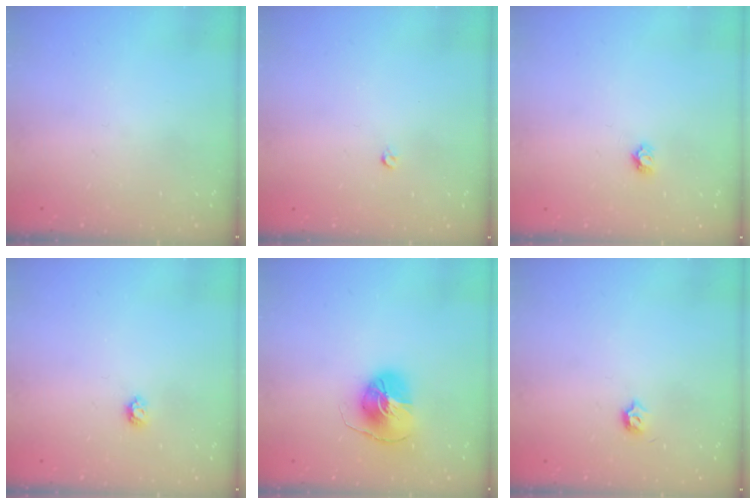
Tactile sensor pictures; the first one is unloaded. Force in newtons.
{"total": 2.6, "press": 2.5, "slide": 0.4}
{"total": 3.8, "press": 3.8, "slide": 0.3}
{"total": 3.9, "press": 3.9, "slide": 0.6}
{"total": 8.5, "press": 8.5, "slide": 0.2}
{"total": 3.5, "press": 3.5, "slide": 0.6}